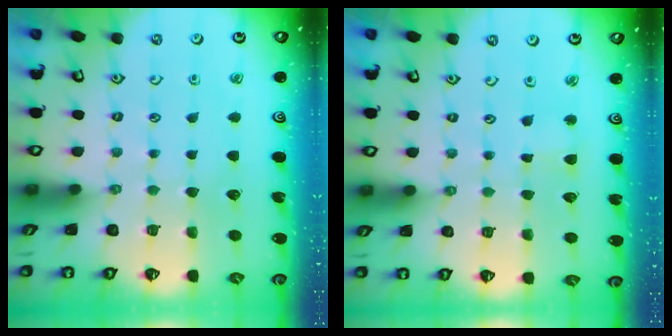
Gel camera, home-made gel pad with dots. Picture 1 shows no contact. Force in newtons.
{"total": 2.8, "press": 2.8, "slide": 0.3}